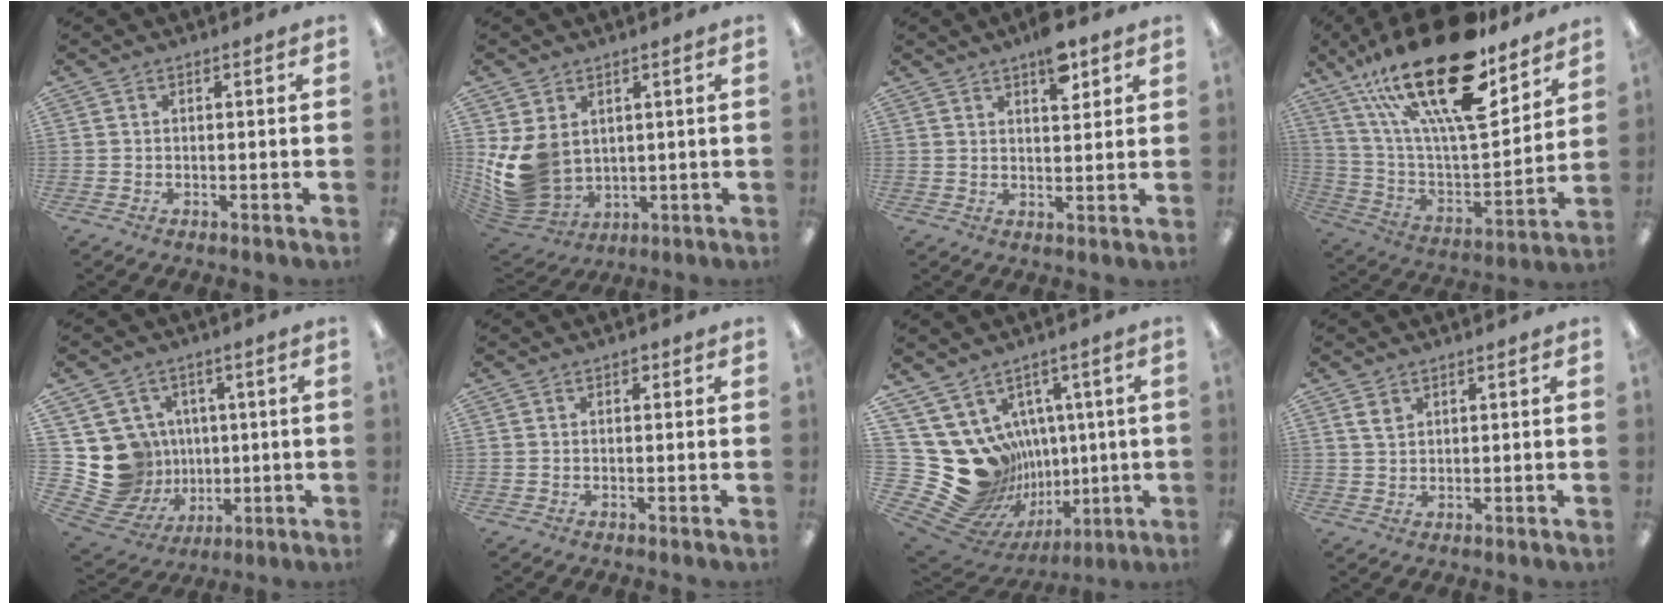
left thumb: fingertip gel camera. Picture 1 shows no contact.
{"total": 12.1, "force": [1.7, 9.9, 6.7], "torque": [-0.165, -0.023, 0.037]}
{"total": 7.5, "force": [4.7, 3.1, 4.9], "torque": [-0.059, -0.024, 0.075]}
{"total": 29.0, "force": [18.5, 9.8, 20.0], "torque": [-0.370, -0.112, 0.311]}
{"total": 13.6, "force": [1.5, 13.1, 3.3], "torque": [-0.103, -0.022, 0.053]}
{"total": 0.8, "force": [0.4, 0.6, 0.3], "torque": [0.001, 0.001, 0.005]}
{"total": 22.3, "force": [-1.4, 19.7, 10.3], "torque": [-0.224, -0.044, 0.039]}
{"total": 2.7, "force": [1.6, 1.7, 1.3], "torque": [-0.020, -0.002, 0.029]}